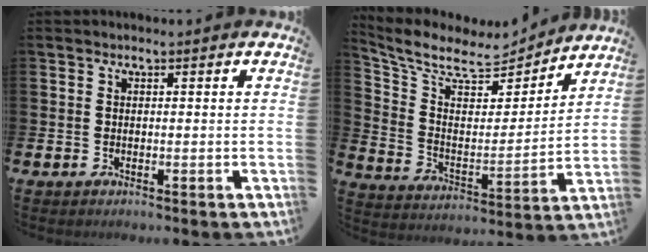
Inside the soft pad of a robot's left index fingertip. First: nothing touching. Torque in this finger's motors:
{"motor_torque": [0.88, -1.26, 0.34, 0.09]}